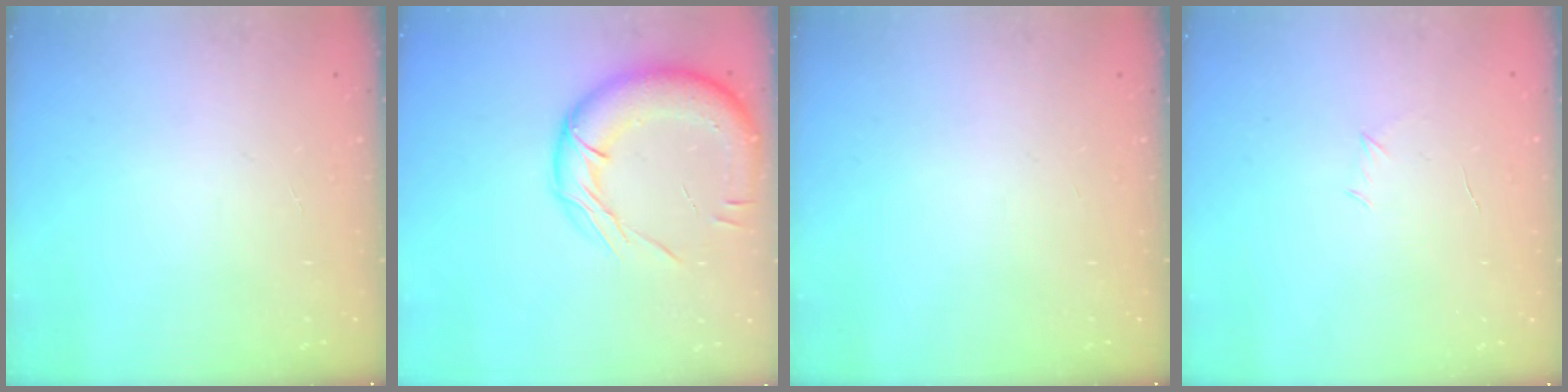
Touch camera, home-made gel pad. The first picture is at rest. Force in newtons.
{"total": 16.4, "press": 16.2, "slide": 2.5}
{"total": 0.0}
{"total": 3.6, "press": 3.5, "slide": 1.0}